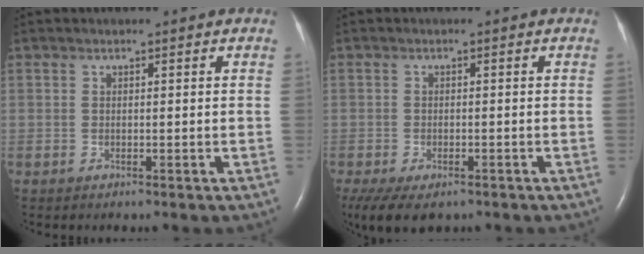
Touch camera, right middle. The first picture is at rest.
{"total": 8.5, "force": [-6.3, 4.0, 4.1], "torque": [-0.074, -0.009, -0.091]}